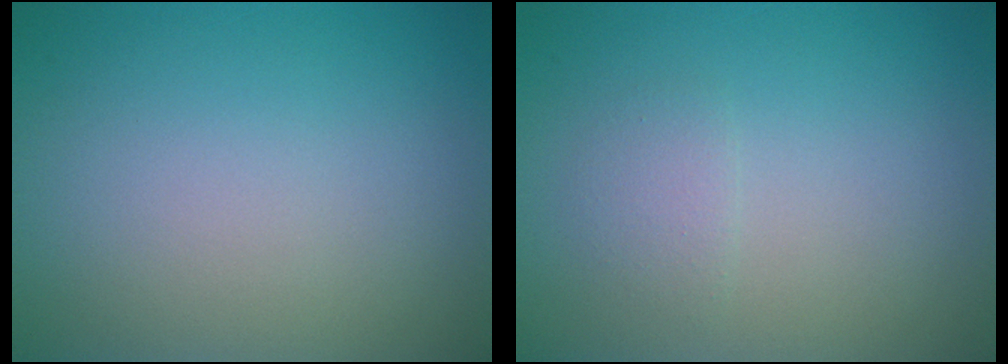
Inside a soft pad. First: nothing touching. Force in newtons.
{"total": 1.2, "press": 1.2, "slide": 0.1}